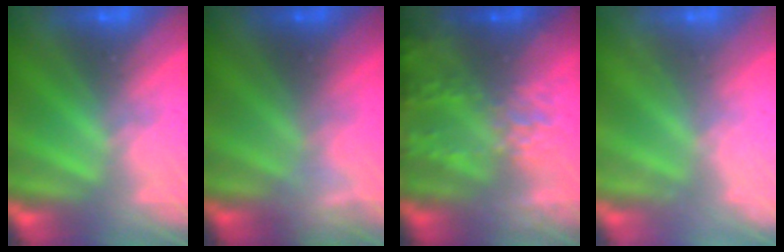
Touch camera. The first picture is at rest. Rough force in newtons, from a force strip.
{"total": 2.3}
{"total": 8.1}
{"total": 2.4}